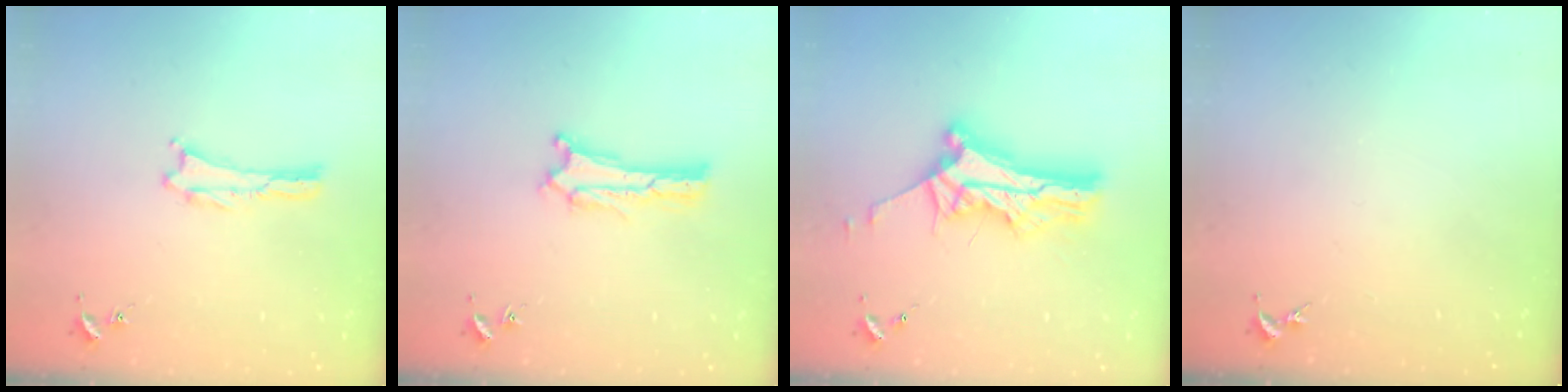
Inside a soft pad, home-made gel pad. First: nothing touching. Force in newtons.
{"total": 0.6, "press": 0.5, "slide": 0.2}
{"total": 11.0, "press": 11.0, "slide": 0.8}
{"total": 0.0}